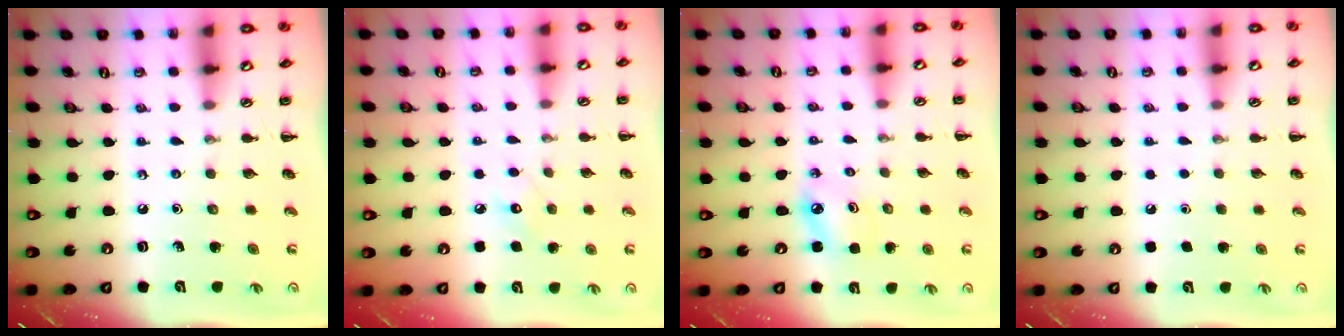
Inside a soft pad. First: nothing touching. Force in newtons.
{"total": 5.7, "press": 5.6, "slide": 1.2}
{"total": 4.0, "press": 3.9, "slide": 0.8}
{"total": 1.8, "press": 1.7, "slide": 0.1}